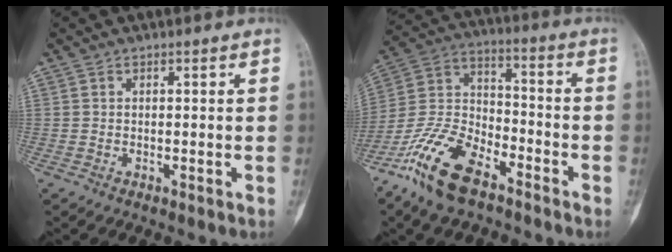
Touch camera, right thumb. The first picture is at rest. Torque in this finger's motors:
{"motor_torque": [0.33, 0.16, 1.20, -1.02, 0.15]}